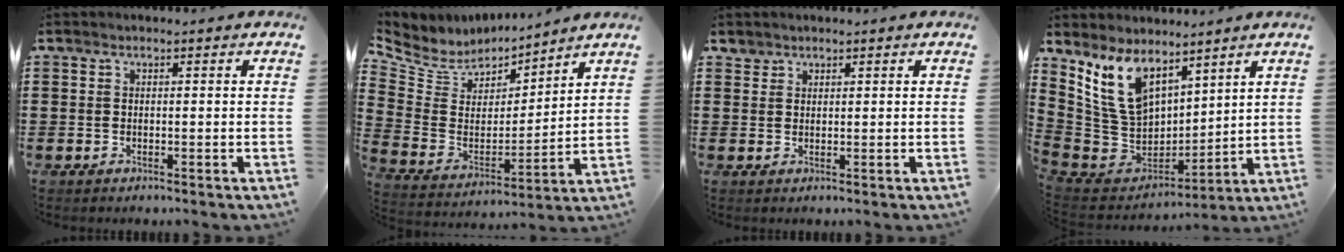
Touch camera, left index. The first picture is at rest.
{"total": 6.6, "force": [5.8, 3.1, 0.9], "torque": [-0.061, -0.046, 0.102]}
{"total": 1.4, "force": [1.3, 0.6, 0.0], "torque": [-0.003, 0.003, 0.026]}
{"total": 11.0, "force": [5.9, 7.0, 6.1], "torque": [-0.169, -0.035, 0.120]}